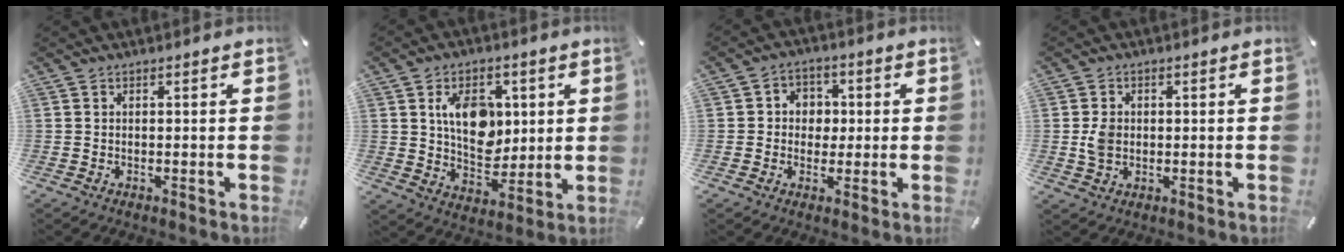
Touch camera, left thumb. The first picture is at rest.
{"total": 11.9, "force": [3.3, 8.8, 7.3], "torque": [-0.101, 0.000, 0.061]}
{"total": 5.4, "force": [-0.5, 5.2, 1.6], "torque": [-0.026, 0.014, -0.012]}
{"total": 4.3, "force": [0.1, 3.5, 2.5], "torque": [-0.044, 0.003, -0.001]}